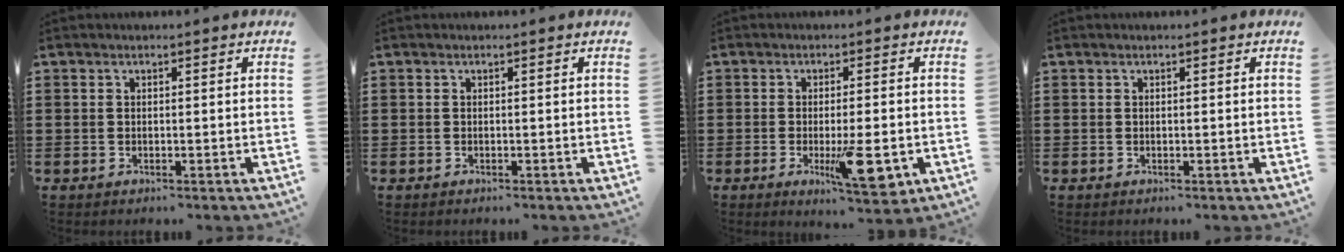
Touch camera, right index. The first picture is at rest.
{"total": 0.0}
{"total": 8.6, "force": [-2.6, 2.1, 7.9], "torque": [-0.143, -0.015, -0.039]}
{"total": 0.0}